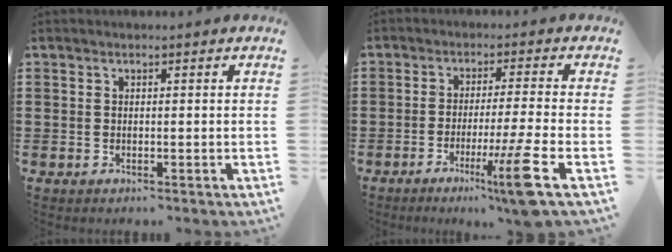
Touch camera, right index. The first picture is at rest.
{"total": 9.6, "force": [-4.1, -1.3, 8.6], "torque": [-0.142, -0.018, -0.071]}